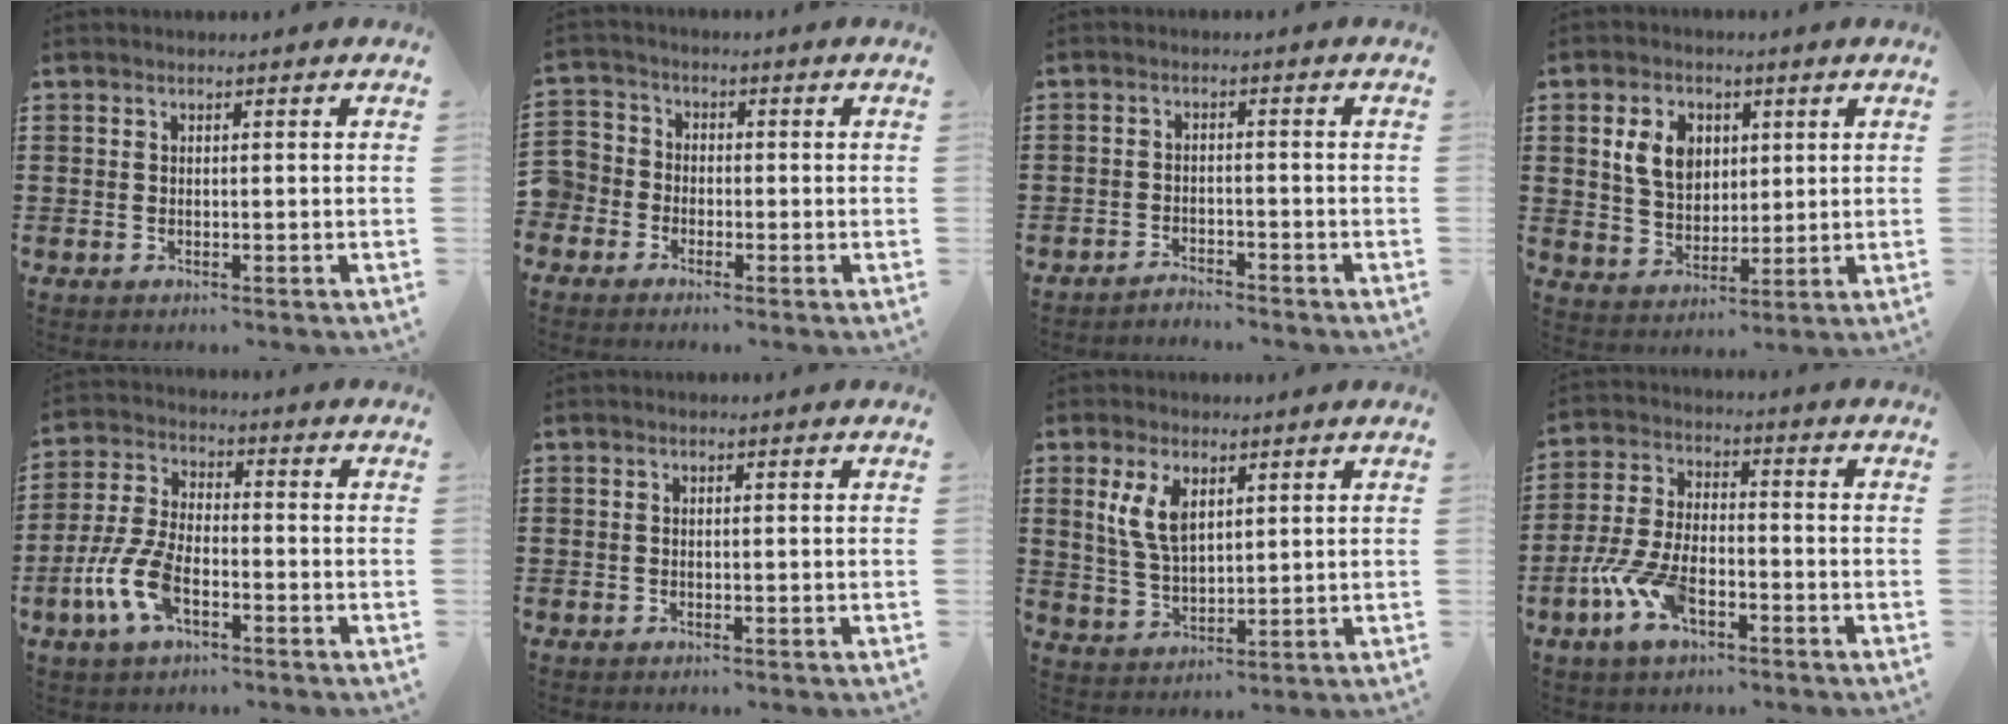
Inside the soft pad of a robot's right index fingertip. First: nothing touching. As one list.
[{"total": 3.2, "force": [-2.1, 2.4, 0.0], "torque": [-0.032, -0.001, -0.054]}, {"total": 2.4, "force": [-2.4, 0.0, -0.2], "torque": [-0.005, 0.001, -0.054]}, {"total": 7.5, "force": [2.3, 5.6, 4.5], "torque": [-0.109, 0.014, 0.037]}, {"total": 8.4, "force": [-3.6, 3.7, 6.5], "torque": [-0.172, -0.014, -0.074]}, {"total": 0.0}, {"total": 6.3, "force": [2.6, 3.1, 4.8], "torque": [-0.112, 0.004, 0.044]}, {"total": 8.9, "force": [-4.3, 4.0, 6.8], "torque": [-0.174, -0.011, -0.083]}]